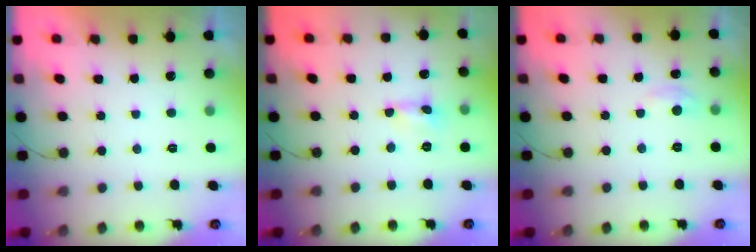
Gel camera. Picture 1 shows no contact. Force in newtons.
{"total": 0.0}
{"total": 3.1, "press": 3.0, "slide": 0.4}